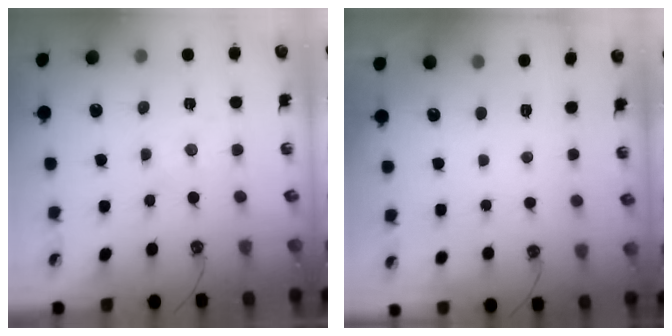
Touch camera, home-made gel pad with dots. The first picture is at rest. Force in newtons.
{"total": 0.0}